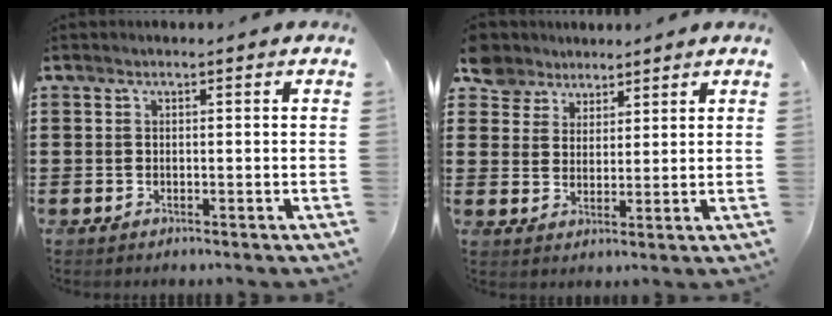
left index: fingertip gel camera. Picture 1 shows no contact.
{"total": 4.5, "force": [3.7, 2.6, 0.0], "torque": [-0.022, 0.001, 0.071]}